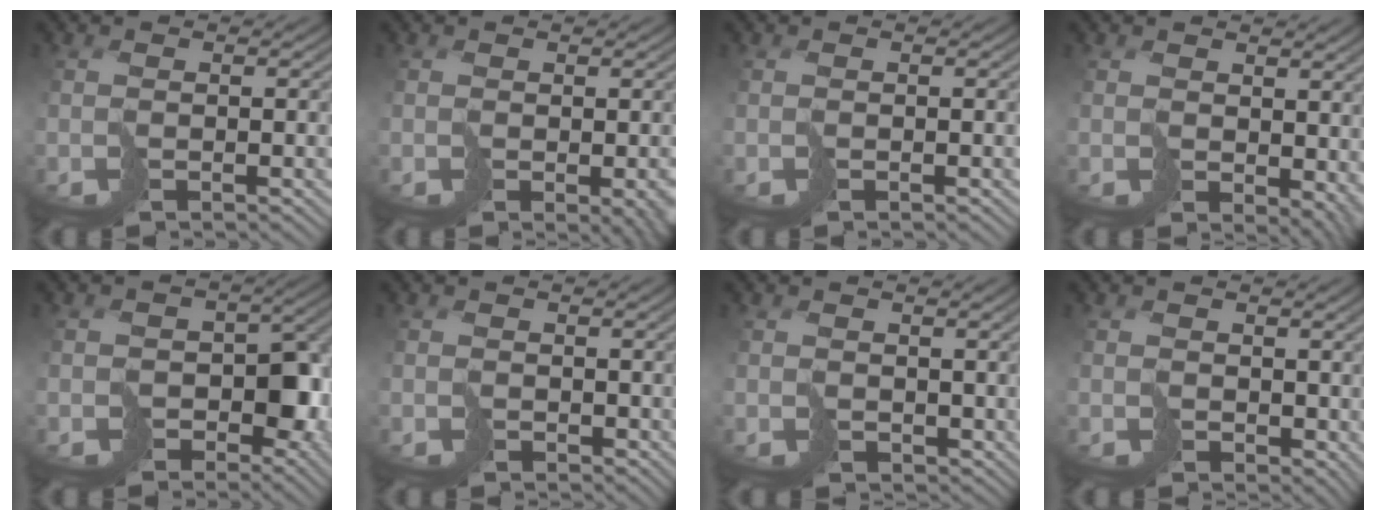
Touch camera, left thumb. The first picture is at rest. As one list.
[{"total": 2.6, "force": [-0.8, 1.3, 2.1], "torque": [-0.027, -0.013, -0.008]}, {"total": 0.0}, {"total": 5.7, "force": [1.1, 4.1, 3.9], "torque": [-0.071, -0.022, 0.031]}, {"total": 7.9, "force": [-1.9, 5.9, 4.9], "torque": [-0.069, -0.011, -0.036]}, {"total": 1.6, "force": [1.0, 1.1, 0.5], "torque": [-0.016, -0.002, 0.019]}, {"total": 2.6, "force": [1.3, 1.9, 1.2], "torque": [-0.036, -0.004, 0.024]}, {"total": 3.4, "force": [1.5, 2.5, 1.8], "torque": [-0.045, -0.010, 0.032]}]